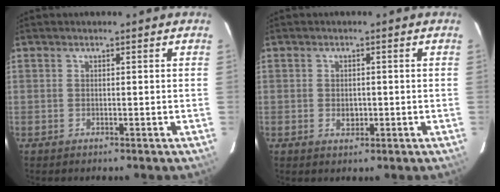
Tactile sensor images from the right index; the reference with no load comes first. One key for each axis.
{"total": 2.3, "fx": -0.5, "fy": 1.8, "fz": 1.4, "tx": -0.022, "ty": 0.001, "tz": -0.006}